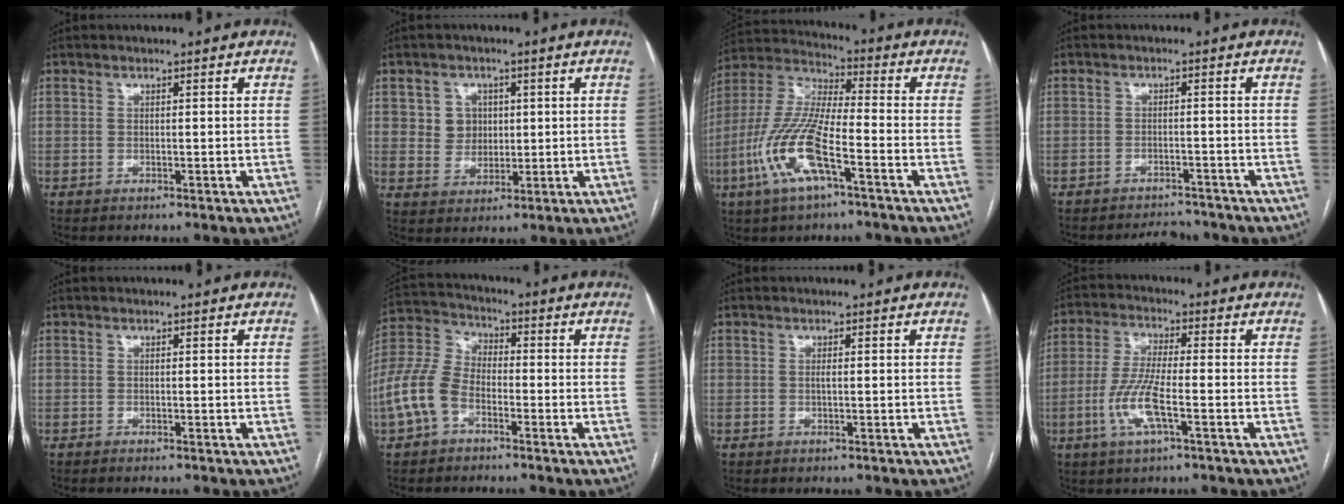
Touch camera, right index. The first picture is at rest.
{"total": 4.6, "force": [1.2, 4.3, 1.1], "torque": [-0.018, 0.011, 0.024]}
{"total": 14.0, "force": [-5.6, 3.0, 12.5], "torque": [-0.275, -0.005, -0.109]}
{"total": 5.0, "force": [-4.8, 1.5, 0.5], "torque": [-0.005, -0.002, -0.069]}
{"total": 1.2, "force": [-1.1, 0.0, 0.5], "torque": [-0.007, -0.001, -0.013]}
{"total": 8.5, "force": [-3.7, 5.0, 5.8], "torque": [-0.153, 0.018, -0.083]}
{"total": 0.5, "force": [0.0, 0.0, 0.5], "torque": [-0.011, 0.000, -0.001]}
{"total": 8.2, "force": [-2.8, 1.1, 7.6], "torque": [-0.161, -0.004, -0.057]}